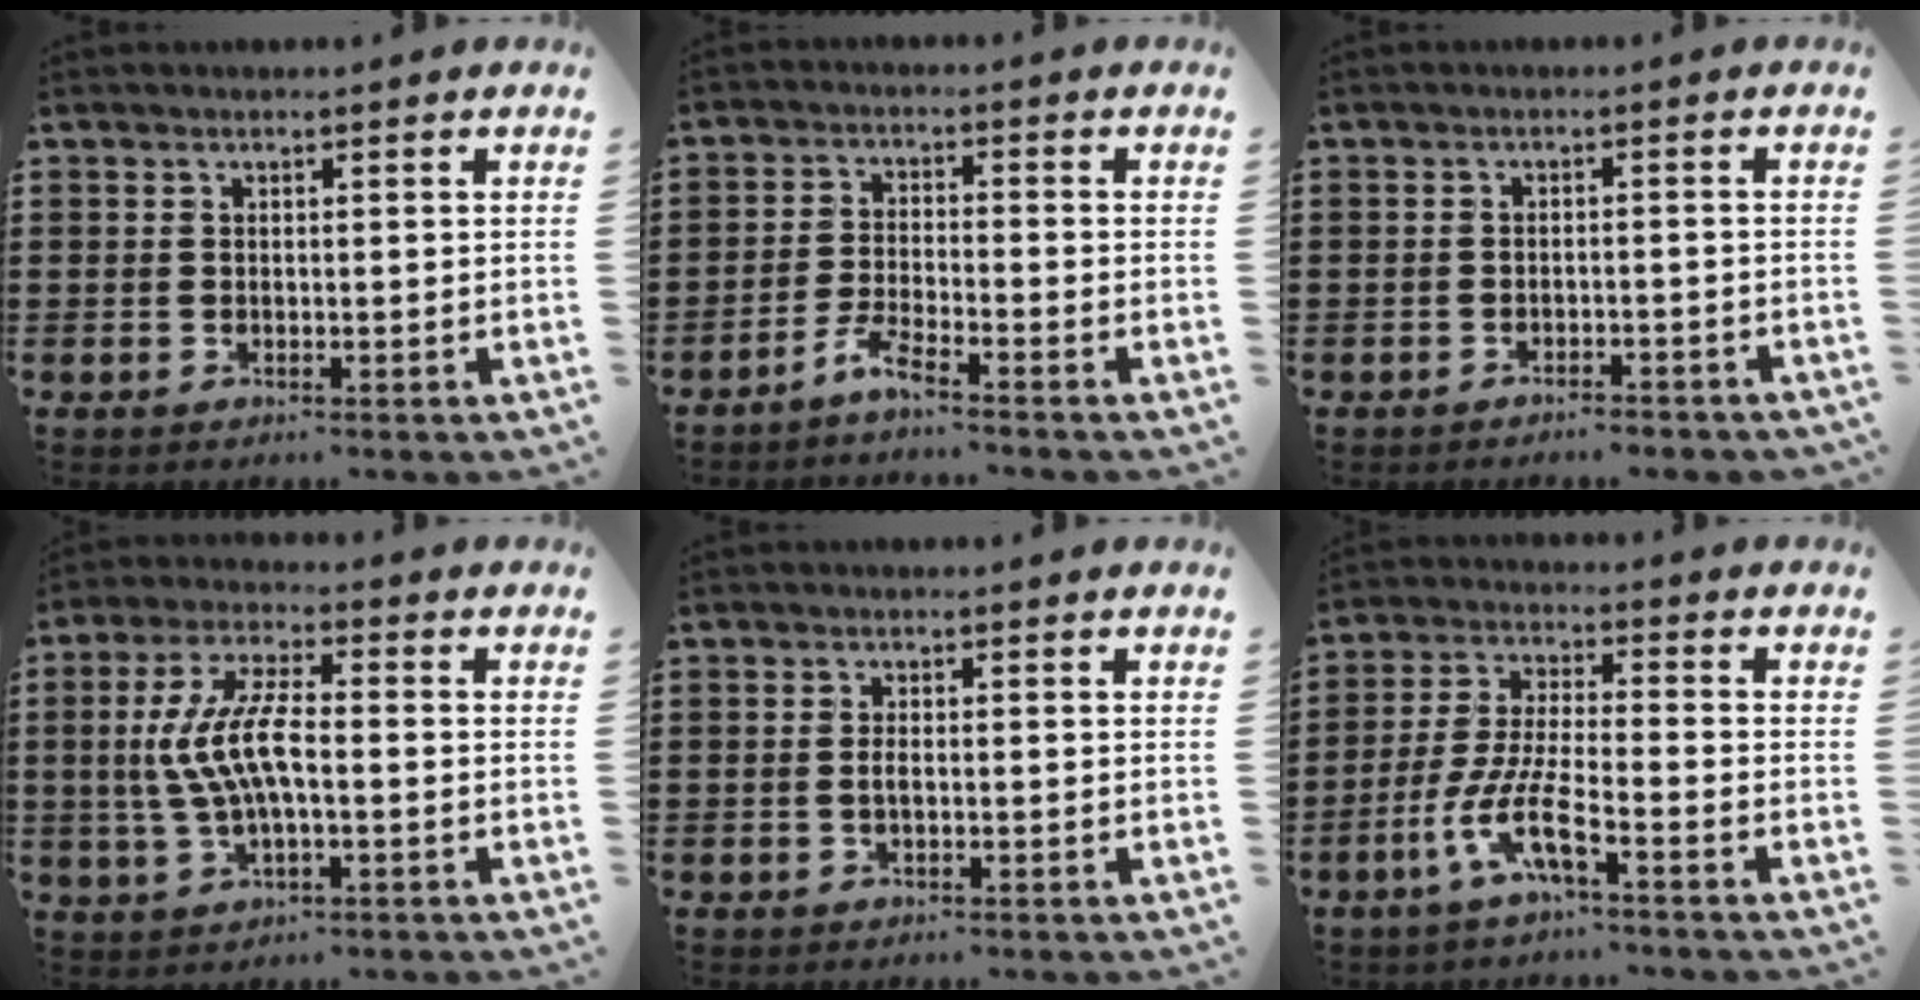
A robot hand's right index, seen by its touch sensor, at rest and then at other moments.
{"total": 3.7, "force": [-3.2, -0.2, 1.8], "torque": [-0.054, -0.005, -0.069]}
{"total": 2.0, "force": [-1.9, 0.1, 0.3], "torque": [-0.010, 0.000, -0.041]}
{"total": 9.1, "force": [-0.5, 3.0, 8.6], "torque": [-0.195, -0.009, -0.018]}
{"total": 1.3, "force": [-0.2, 0.4, 1.2], "torque": [-0.031, -0.003, -0.007]}
{"total": 8.3, "force": [-4.7, 1.2, 6.7], "torque": [-0.163, -0.016, -0.096]}